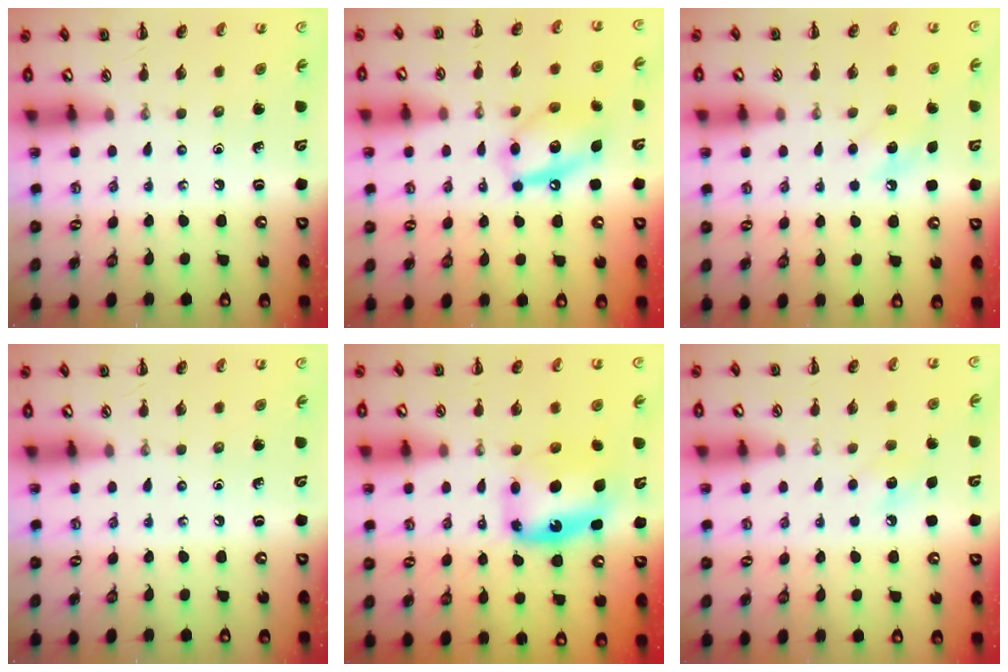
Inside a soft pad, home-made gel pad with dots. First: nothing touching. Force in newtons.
{"total": 14.7, "press": 14.6, "slide": 2.0}
{"total": 8.1, "press": 7.9, "slide": 1.8}
{"total": 0.0}
{"total": 8.8, "press": 8.5, "slide": 2.4}
{"total": 7.4, "press": 7.2, "slide": 2.0}